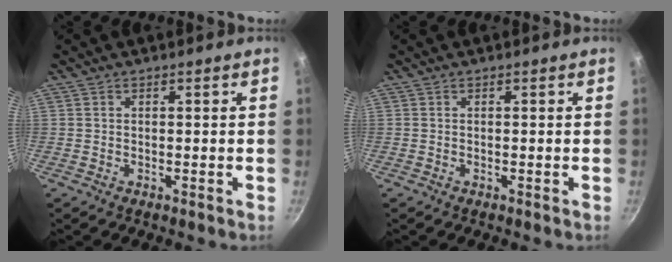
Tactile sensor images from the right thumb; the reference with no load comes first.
{"total": 0.0}